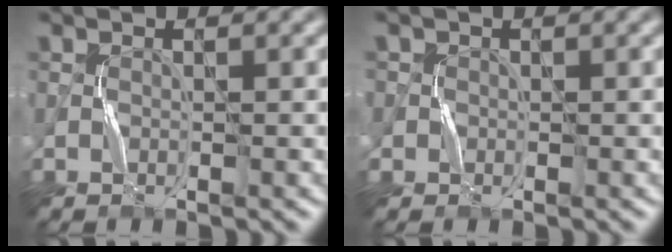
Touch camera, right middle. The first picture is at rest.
{"total": 1.3, "force": [0.2, 1.2, 0.1], "torque": [0.007, 0.001, -0.002]}